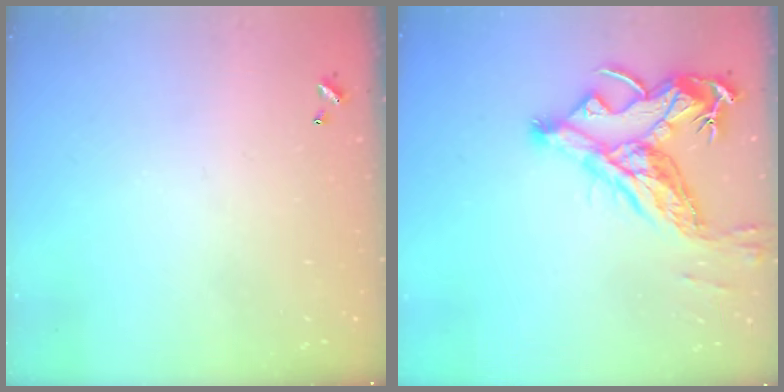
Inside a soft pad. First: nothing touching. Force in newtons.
{"total": 13.7, "press": 13.6, "slide": 2.0}